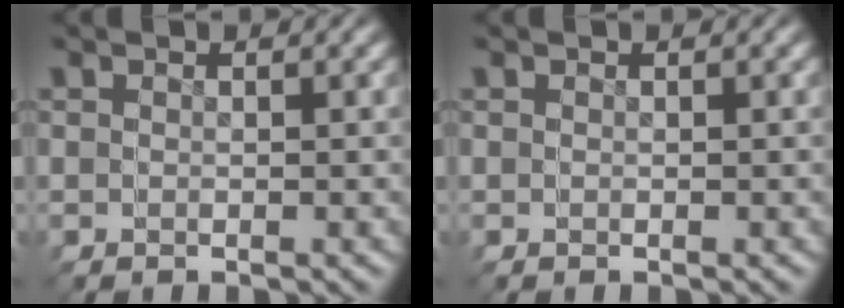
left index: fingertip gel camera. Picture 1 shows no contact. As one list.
[{"total": 0.0}]